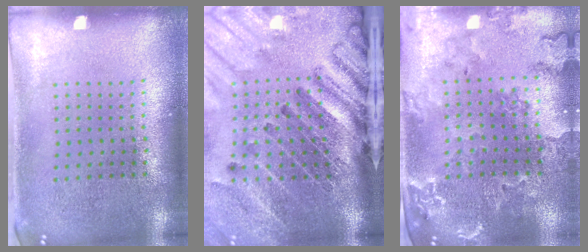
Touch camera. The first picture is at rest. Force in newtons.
{"total": 4.5, "press": 3.3, "slide": 3.0}
{"total": 1.4, "press": 1.4, "slide": 0.3}